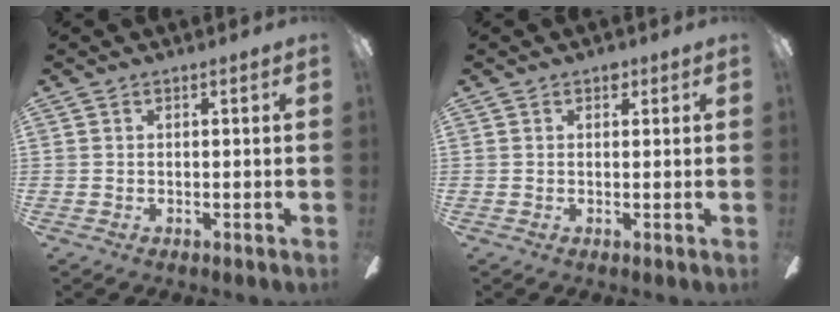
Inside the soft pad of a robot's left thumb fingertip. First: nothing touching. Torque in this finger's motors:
{"motor_torque": [0.00, 0.05, 0.50, -0.11, 0.00]}